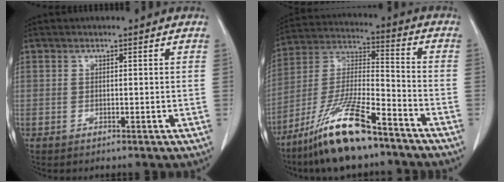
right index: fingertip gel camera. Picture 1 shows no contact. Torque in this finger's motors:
{"motor_torque": [1.39, -0.76, 0.56, 0.21]}